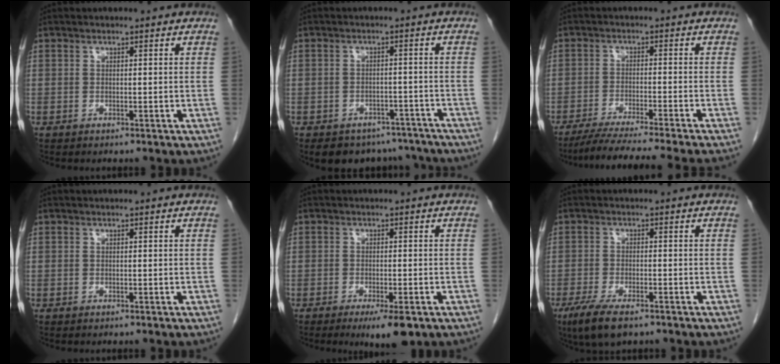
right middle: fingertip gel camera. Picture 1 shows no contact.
{"total": 9.1, "force": [-7.5, 5.0, 1.4], "torque": [-0.002, 0.017, -0.086]}
{"total": 13.2, "force": [-11.4, -1.8, 6.4], "torque": [-0.074, -0.030, -0.176]}
{"total": 0.0}
{"total": 5.0, "force": [-2.9, 1.1, 3.9], "torque": [-0.055, -0.009, -0.038]}
{"total": 6.8, "force": [-4.6, 1.9, 4.7], "torque": [-0.086, -0.015, -0.073]}